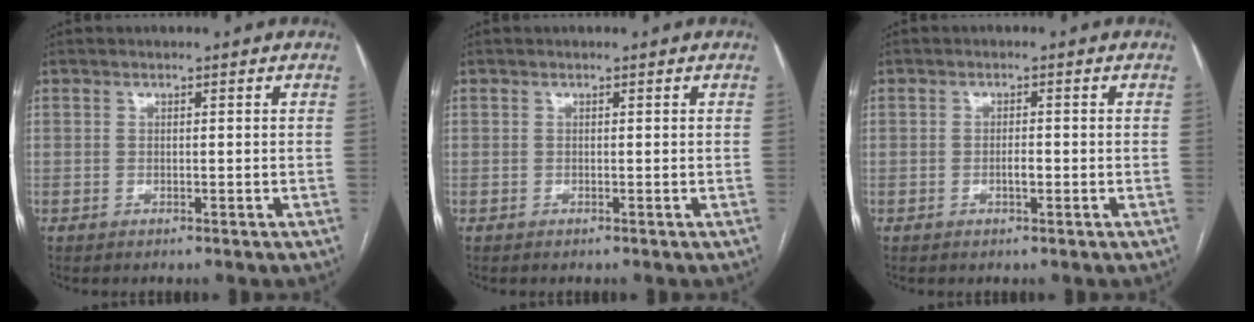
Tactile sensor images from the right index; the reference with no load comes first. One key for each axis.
{"total": 0.0}
{"total": 1.5, "fx": -0.5, "fy": 0.5, "fz": 1.4, "tx": -0.022, "ty": 0.002, "tz": -0.007}